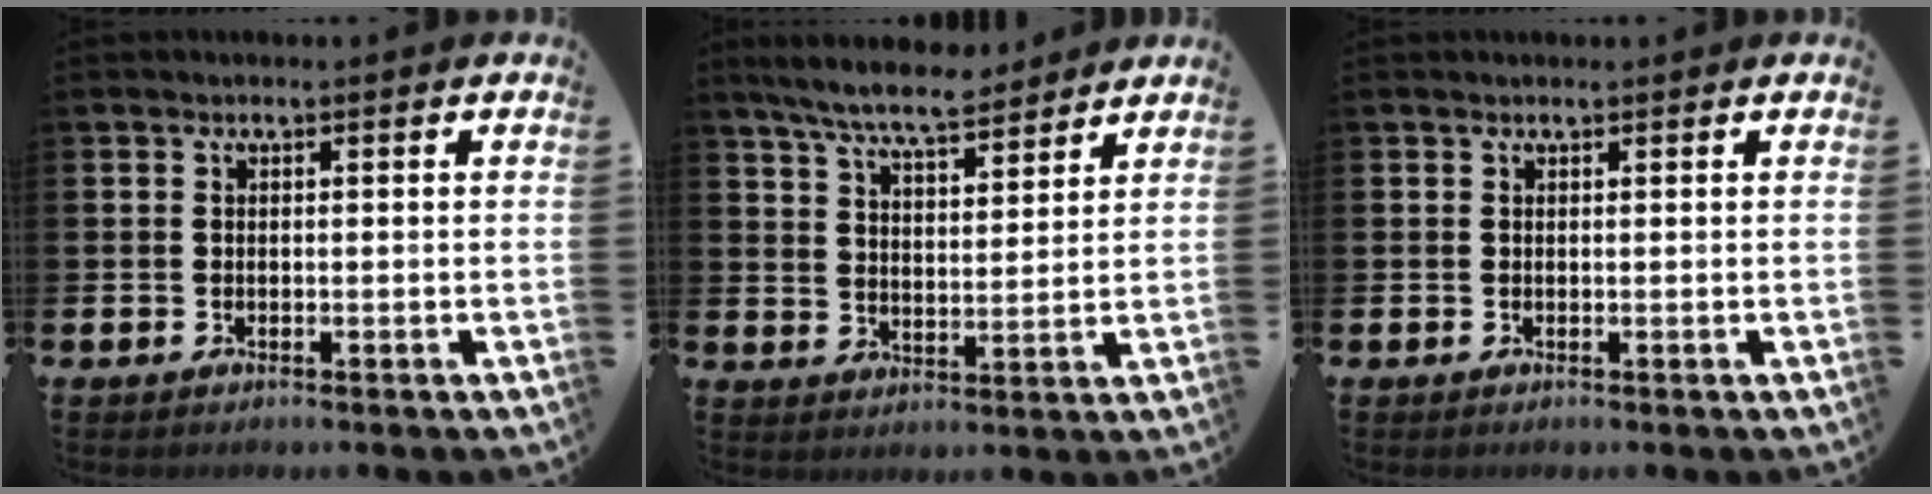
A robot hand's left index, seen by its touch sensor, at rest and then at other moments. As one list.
[{"total": 7.8, "force": [7.2, 1.1, 2.7], "torque": [-0.079, -0.028, 0.130]}, {"total": 0.0}]